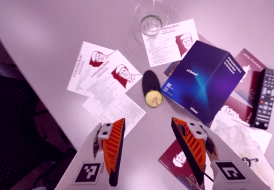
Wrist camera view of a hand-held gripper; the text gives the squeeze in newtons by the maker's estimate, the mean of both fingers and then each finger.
{"total": 0.7, "left": 0.9, "right": 0.4}